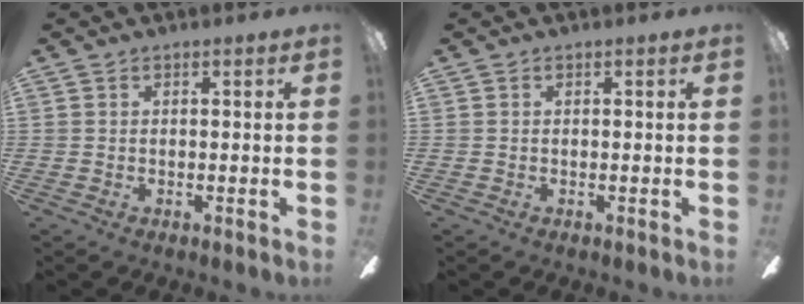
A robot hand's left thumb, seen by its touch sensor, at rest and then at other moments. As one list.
[{"total": 0.0}]